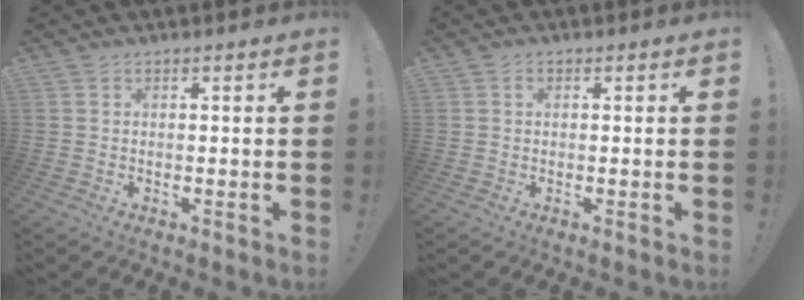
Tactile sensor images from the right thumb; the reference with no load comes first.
{"total": 0.6, "force": [0.0, 0.5, 0.3], "torque": [-0.002, 0.000, -0.001]}